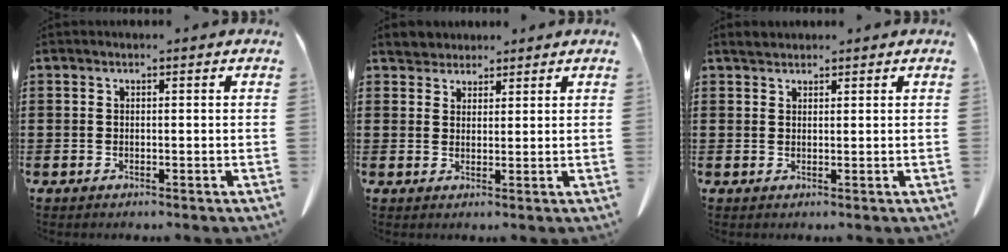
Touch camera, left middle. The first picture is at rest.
{"total": 2.8, "force": [2.6, 0.9, -0.1], "torque": [-0.007, -0.001, 0.053]}
{"total": 1.6, "force": [1.5, 0.4, 0.2], "torque": [-0.010, 0.001, 0.032]}